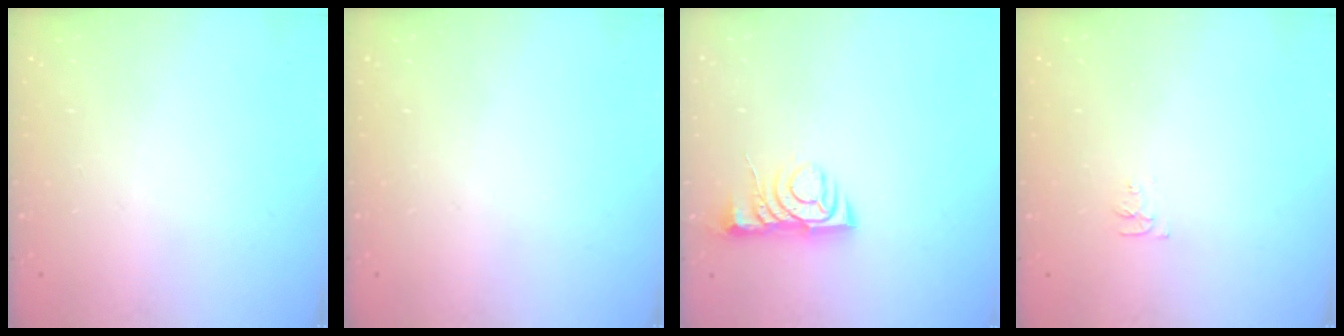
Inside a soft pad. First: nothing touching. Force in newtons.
{"total": 0.0}
{"total": 5.5, "press": 5.4, "slide": 0.7}
{"total": 3.7, "press": 3.6, "slide": 0.6}